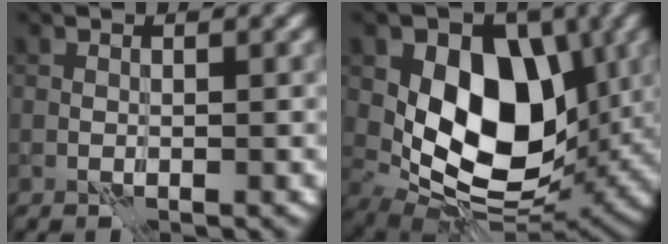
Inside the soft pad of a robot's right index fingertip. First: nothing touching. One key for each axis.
{"total": 10.9, "fx": 1.5, "fy": 7.3, "fz": 8.0, "tx": -0.122, "ty": -0.016, "tz": 0.023}